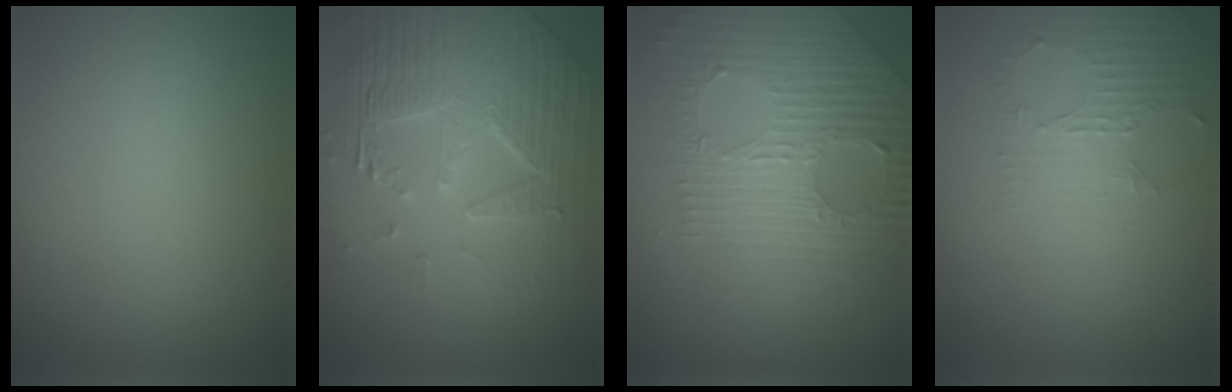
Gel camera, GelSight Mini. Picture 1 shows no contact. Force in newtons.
{"total": 7.6, "press": 5.5, "slide": 5.2}
{"total": 8.0, "press": 5.3, "slide": 6.0}
{"total": 2.7, "press": 1.9, "slide": 1.9}